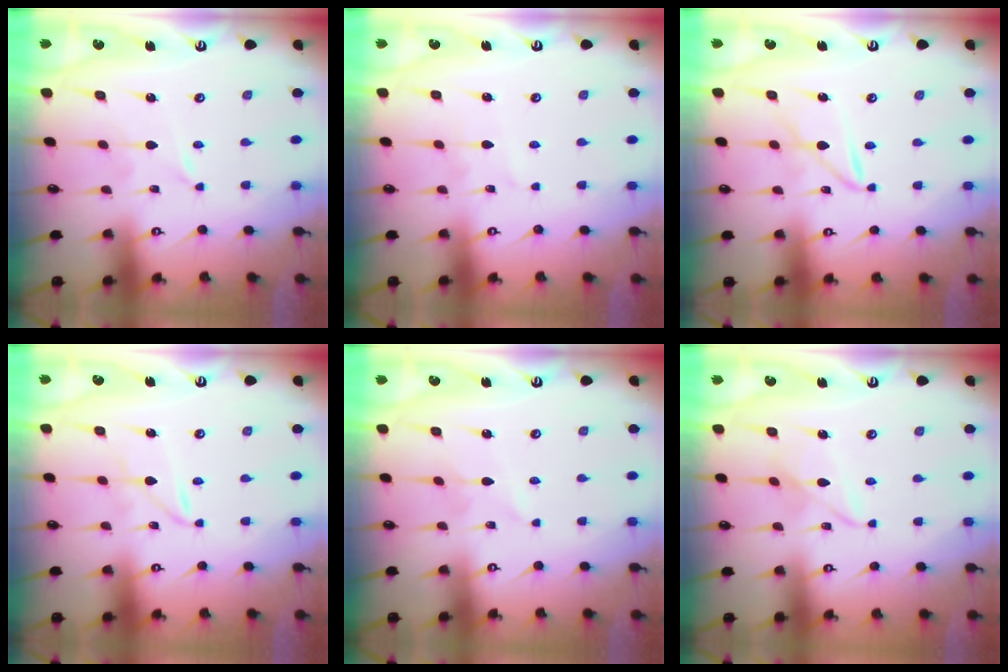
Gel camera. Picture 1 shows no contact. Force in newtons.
{"total": 2.7, "press": 2.7, "slide": 0.3}
{"total": 3.9, "press": 3.8, "slide": 0.3}
{"total": 1.5, "press": 1.5, "slide": 0.2}
{"total": 1.5, "press": 1.5, "slide": 0.1}
{"total": 5.8, "press": 5.8, "slide": 0.5}